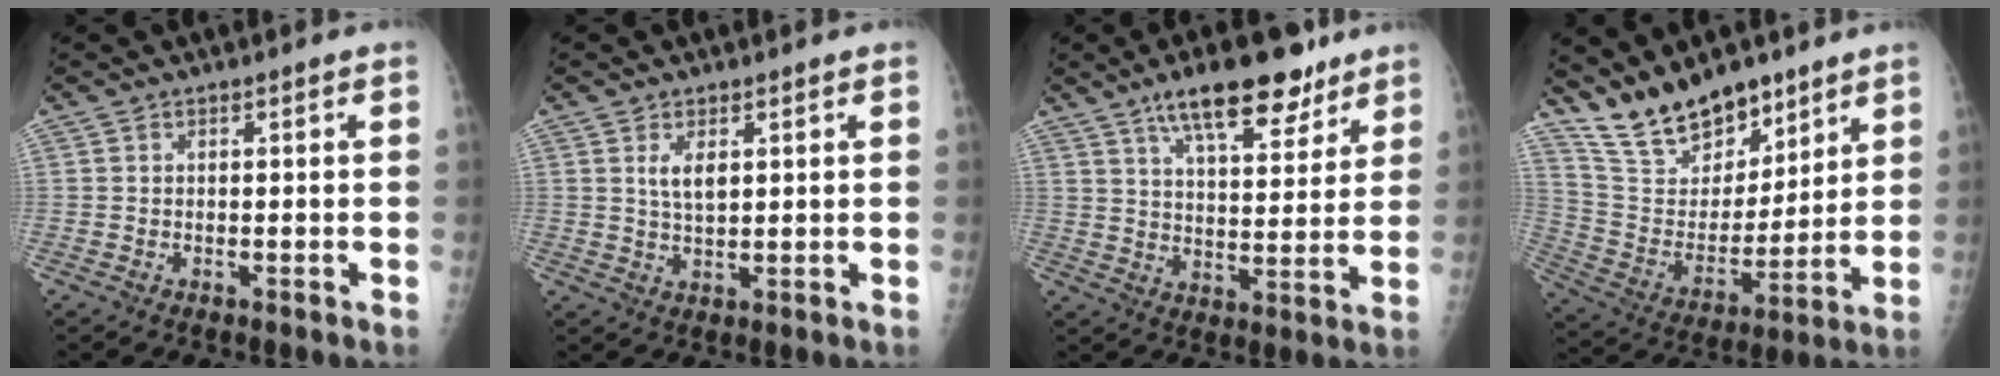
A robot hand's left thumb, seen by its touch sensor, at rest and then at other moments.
{"total": 3.5, "force": [1.4, 1.6, 2.8], "torque": [-0.047, -0.012, 0.031]}
{"total": 14.7, "force": [9.9, 5.3, 9.4], "torque": [-0.115, -0.043, 0.160]}
{"total": 15.8, "force": [12.8, 6.9, 6.2], "torque": [-0.069, -0.072, 0.244]}